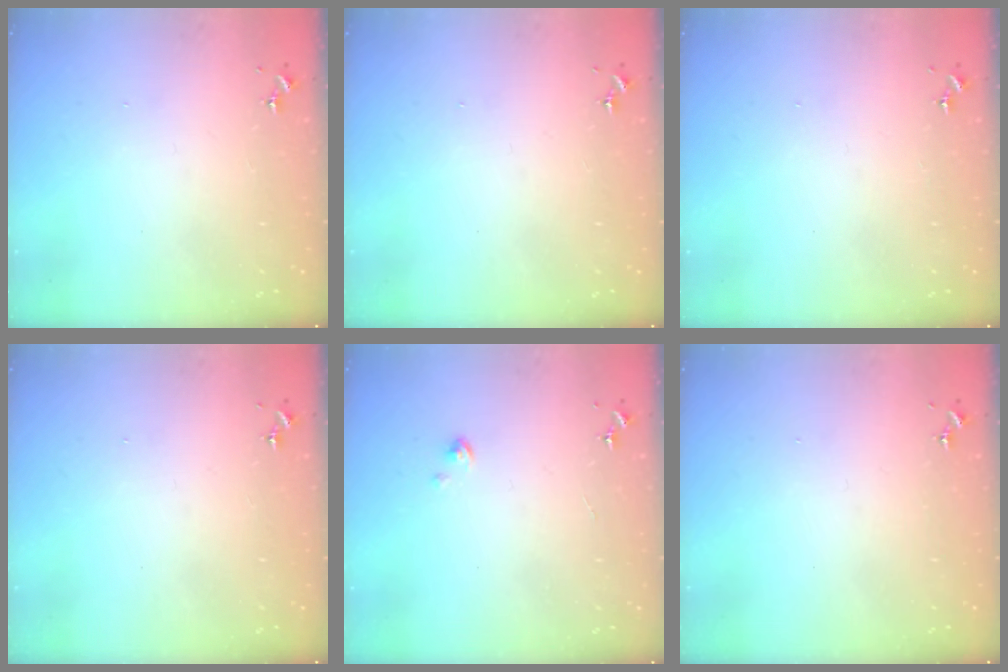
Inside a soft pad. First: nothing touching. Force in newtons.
{"total": 0.0}
{"total": 0.0}
{"total": 0.0}
{"total": 2.5, "press": 2.4, "slide": 0.2}
{"total": 0.0}